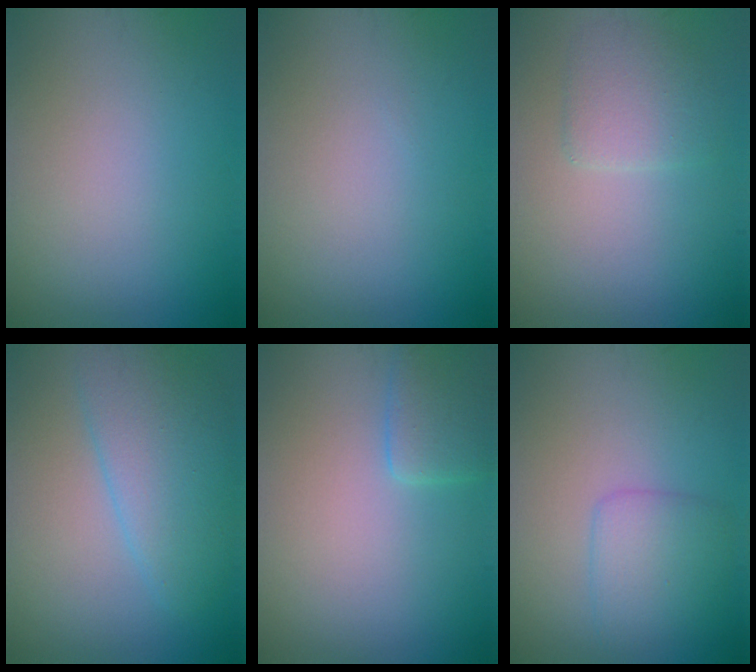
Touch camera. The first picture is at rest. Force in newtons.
{"total": 0.0}
{"total": 2.5, "press": 2.5, "slide": 0.2}
{"total": 5.1, "press": 5.1, "slide": 0.3}
{"total": 2.6, "press": 2.6, "slide": 0.1}
{"total": 2.8, "press": 2.8, "slide": 0.2}